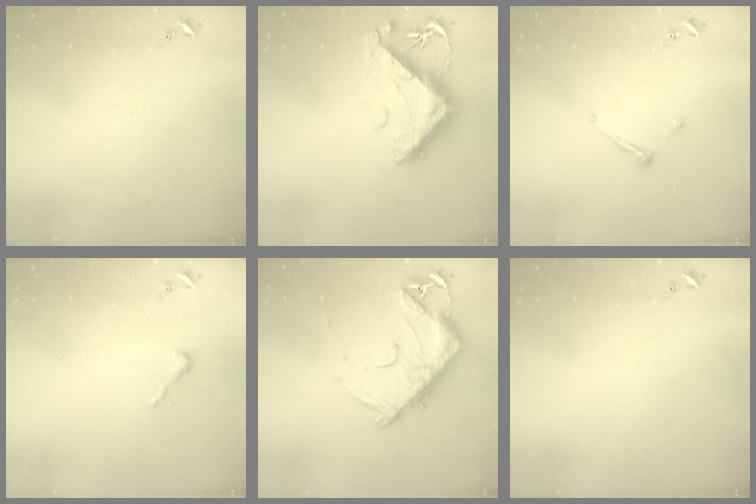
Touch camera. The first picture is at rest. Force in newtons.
{"total": 12.3, "press": 12.2, "slide": 1.5}
{"total": 6.7, "press": 6.7, "slide": 0.3}
{"total": 2.5, "press": 2.5, "slide": 0.2}
{"total": 15.0, "press": 14.9, "slide": 1.6}
{"total": 0.0}